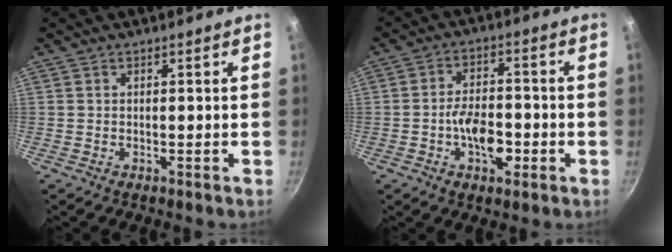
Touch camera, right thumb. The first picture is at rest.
{"total": 8.6, "force": [-2.6, 4.7, 6.7], "torque": [-0.092, 0.023, -0.045]}